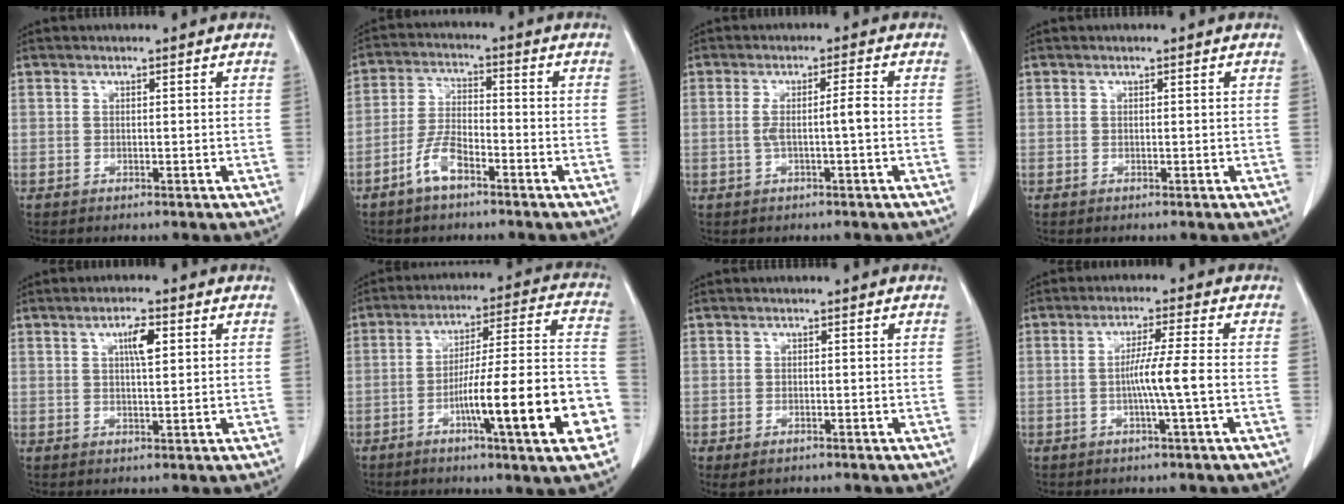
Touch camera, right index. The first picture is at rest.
{"total": 5.8, "force": [-3.6, 2.0, 4.1], "torque": [-0.089, 0.004, -0.071]}
{"total": 3.6, "force": [-0.5, -0.2, 3.5], "torque": [-0.069, 0.009, -0.004]}
{"total": 0.0}
{"total": 3.8, "force": [1.4, 0.8, 3.4], "torque": [-0.059, 0.001, 0.023]}
{"total": 19.4, "force": [-7.1, 0.9, 18.0], "torque": [-0.228, 0.014, -0.104]}
{"total": 1.8, "force": [-1.0, 0.8, 1.3], "torque": [-0.024, -0.005, -0.007]}
{"total": 5.4, "force": [-1.0, -1.1, 5.2], "torque": [-0.091, 0.001, -0.020]}